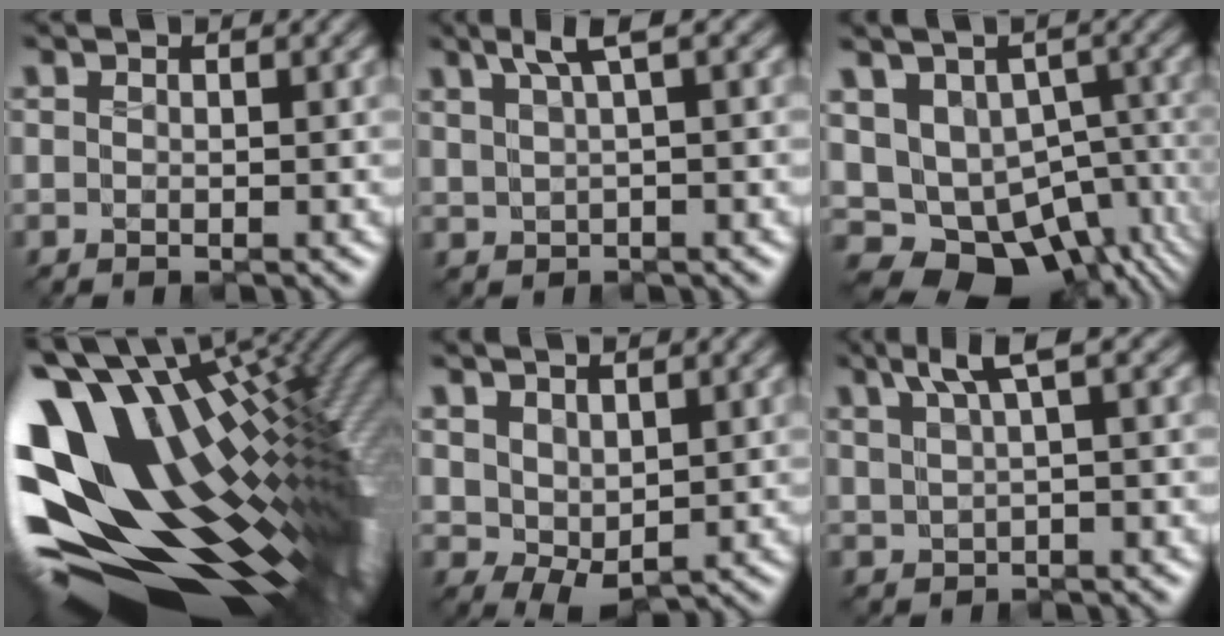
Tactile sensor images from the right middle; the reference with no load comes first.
{"total": 2.7, "force": [1.9, 0.1, 1.9], "torque": [-0.045, 0.011, 0.037]}
{"total": 12.1, "force": [-4.3, 9.0, 6.8], "torque": [-0.126, -0.013, -0.037]}
{"total": 18.4, "force": [0.2, 10.2, 15.4], "torque": [-0.298, -0.056, 0.038]}
{"total": 3.1, "force": [0.9, 2.0, 2.1], "torque": [-0.045, -0.004, 0.024]}
{"total": 3.3, "force": [2.2, 0.3, 2.4], "torque": [-0.054, 0.014, 0.042]}